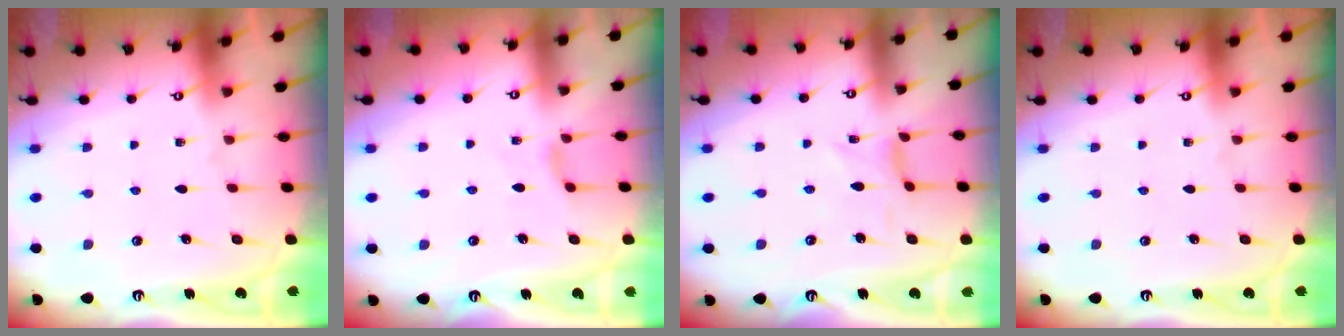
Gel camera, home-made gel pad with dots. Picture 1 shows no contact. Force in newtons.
{"total": 2.7, "press": 2.7, "slide": 0.6}
{"total": 0.0}
{"total": 0.0}